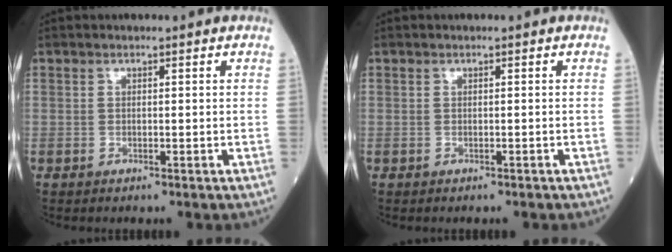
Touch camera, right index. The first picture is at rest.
{"total": 0.8, "force": [-0.4, 0.4, 0.5], "torque": [-0.019, 0.001, 0.001]}